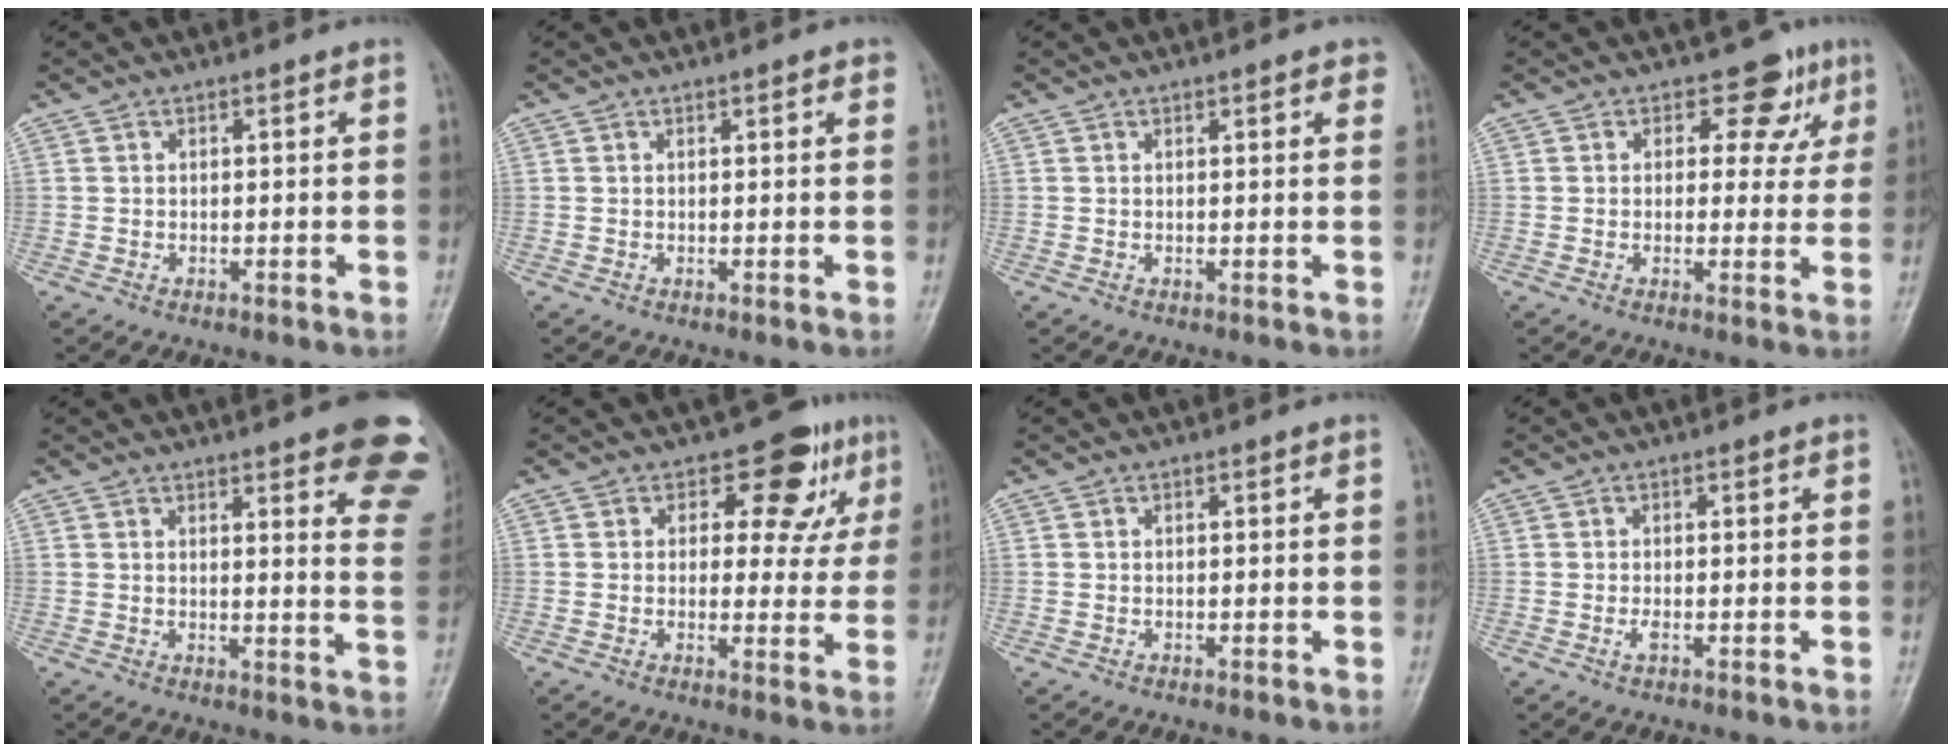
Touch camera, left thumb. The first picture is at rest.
{"total": 1.3, "force": [0.7, 0.3, 1.0], "torque": [-0.012, -0.001, 0.007]}
{"total": 1.9, "force": [1.1, 0.6, 1.4], "torque": [-0.012, -0.002, 0.011]}
{"total": 6.4, "force": [3.2, 4.7, 2.9], "torque": [0.011, -0.007, 0.033]}
{"total": 16.8, "force": [11.1, 3.8, 12.0], "torque": [-0.121, -0.046, 0.115]}
{"total": 8.7, "force": [4.4, 5.8, 4.8], "torque": [-0.010, -0.014, 0.051]}
{"total": 0.0}
{"total": 1.1, "force": [-0.4, 0.3, 1.0], "torque": [-0.020, 0.003, -0.006]}